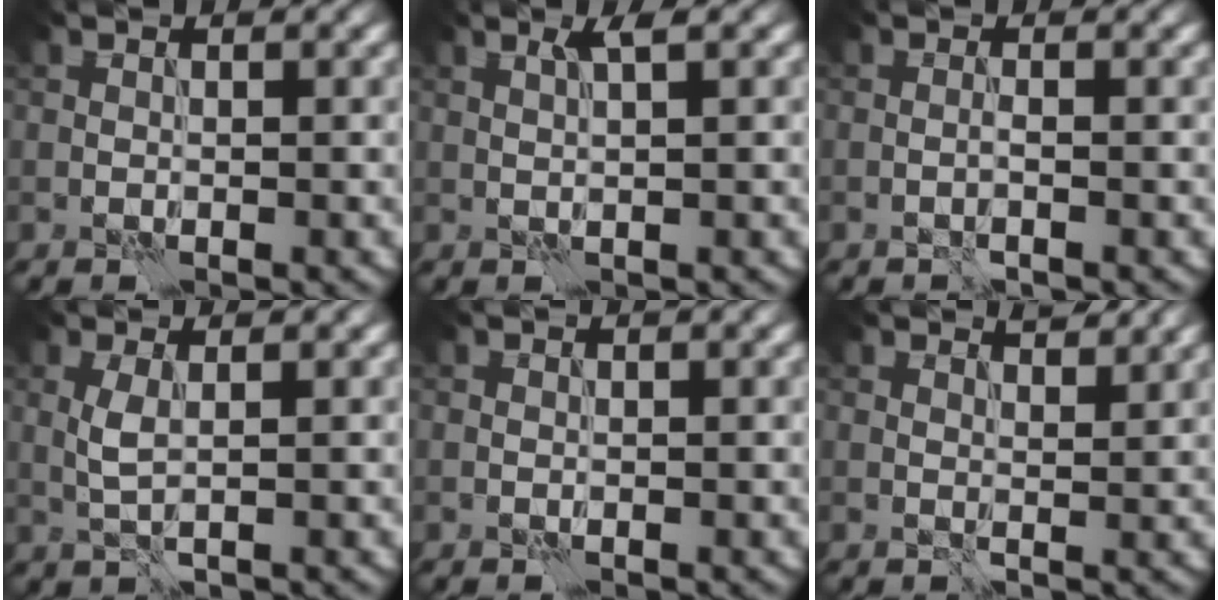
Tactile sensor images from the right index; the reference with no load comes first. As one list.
[{"total": 1.6, "force": [0.8, 0.0, 1.4], "torque": [-0.031, 0.003, 0.013]}, {"total": 0.6, "force": [-0.2, 0.0, 0.5], "torque": [-0.011, 0.000, -0.006]}, {"total": 1.7, "force": [0.4, 0.3, 1.6], "torque": [-0.042, 0.003, 0.008]}, {"total": 0.0}, {"total": 1.8, "force": [1.6, 0.3, 0.7], "torque": [-0.013, -0.008, 0.025]}]